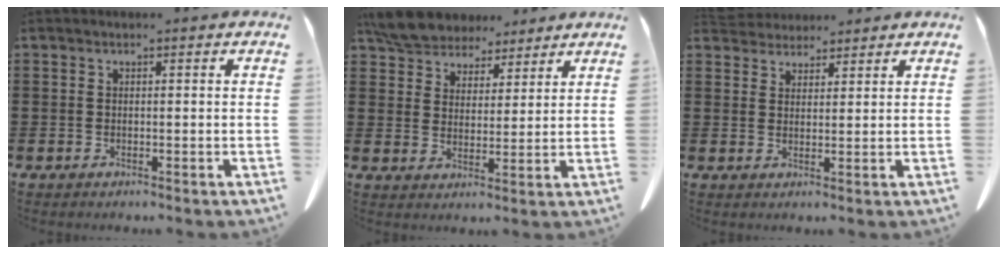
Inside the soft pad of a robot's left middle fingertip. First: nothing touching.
{"total": 6.6, "force": [6.0, 2.4, 1.0], "torque": [-0.052, -0.018, 0.115]}
{"total": 3.4, "force": [3.3, 0.8, 0.0], "torque": [-0.010, -0.008, 0.064]}